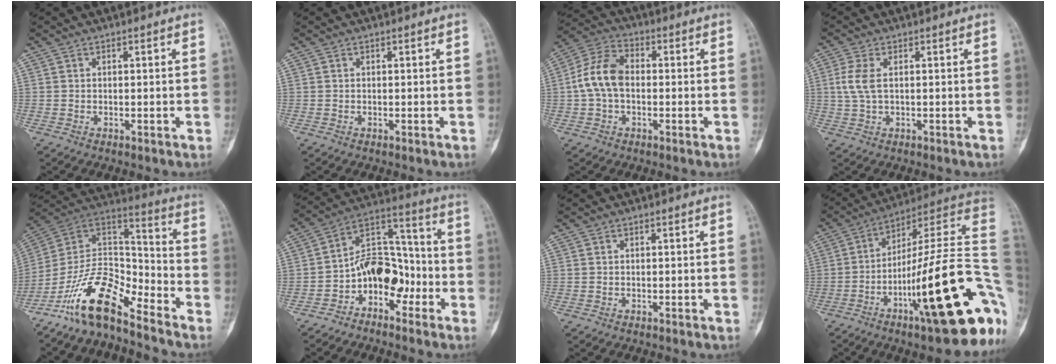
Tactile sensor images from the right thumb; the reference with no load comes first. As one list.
[{"total": 0.0}, {"total": 9.4, "force": [-0.4, 6.1, 7.1], "torque": [-0.137, 0.029, -0.018]}, {"total": 4.3, "force": [0.6, 2.1, 3.7], "torque": [-0.099, 0.007, 0.015]}, {"total": 15.1, "force": [-11.4, 5.2, 8.5], "torque": [-0.138, 0.102, -0.222]}, {"total": 11.5, "force": [-4.6, 7.8, 7.1], "torque": [-0.086, 0.076, -0.091]}, {"total": 0.0}, {"total": 28.2, "force": [-7.7, 5.6, 26.5], "torque": [-0.315, 0.056, -0.115]}]